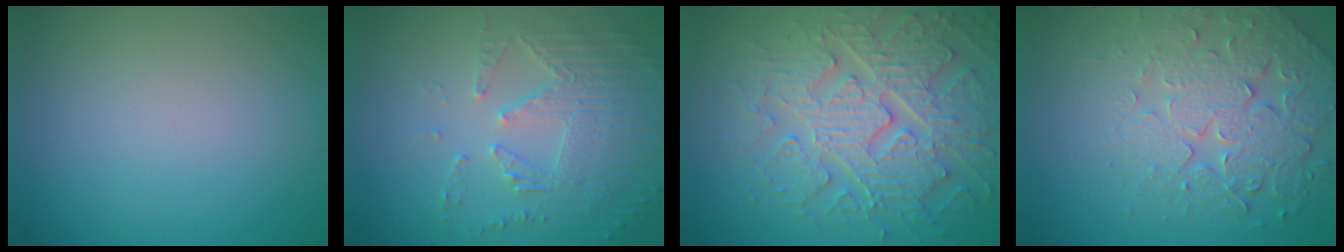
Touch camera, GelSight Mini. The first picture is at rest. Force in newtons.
{"total": 5.6, "press": 3.7, "slide": 4.2}
{"total": 7.4, "press": 6.0, "slide": 4.3}
{"total": 4.7, "press": 4.6, "slide": 1.0}